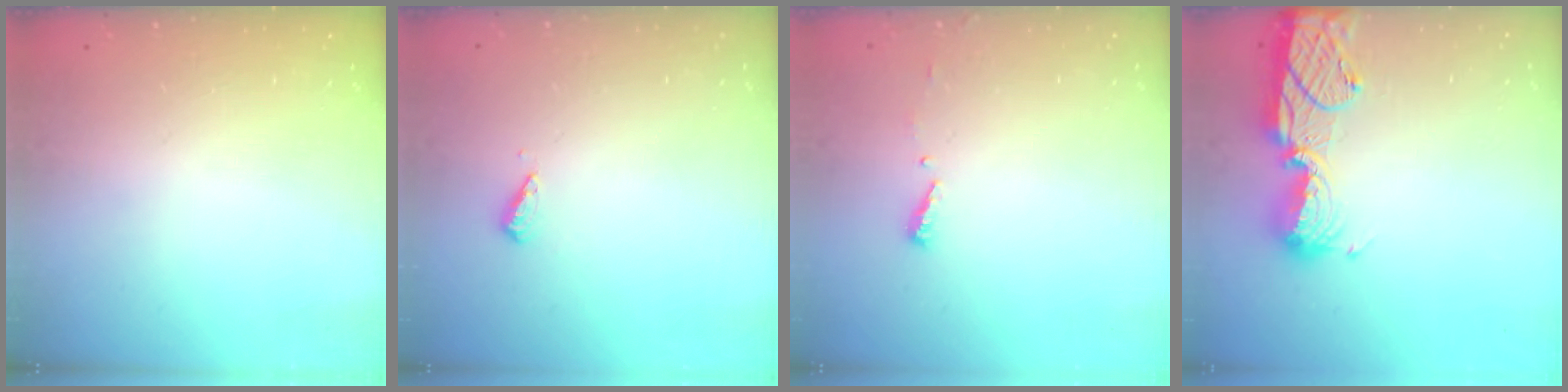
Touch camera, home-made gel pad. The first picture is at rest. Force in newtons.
{"total": 3.1, "press": 3.0, "slide": 0.7}
{"total": 3.9, "press": 3.9, "slide": 0.4}
{"total": 15.3, "press": 14.8, "slide": 4.0}